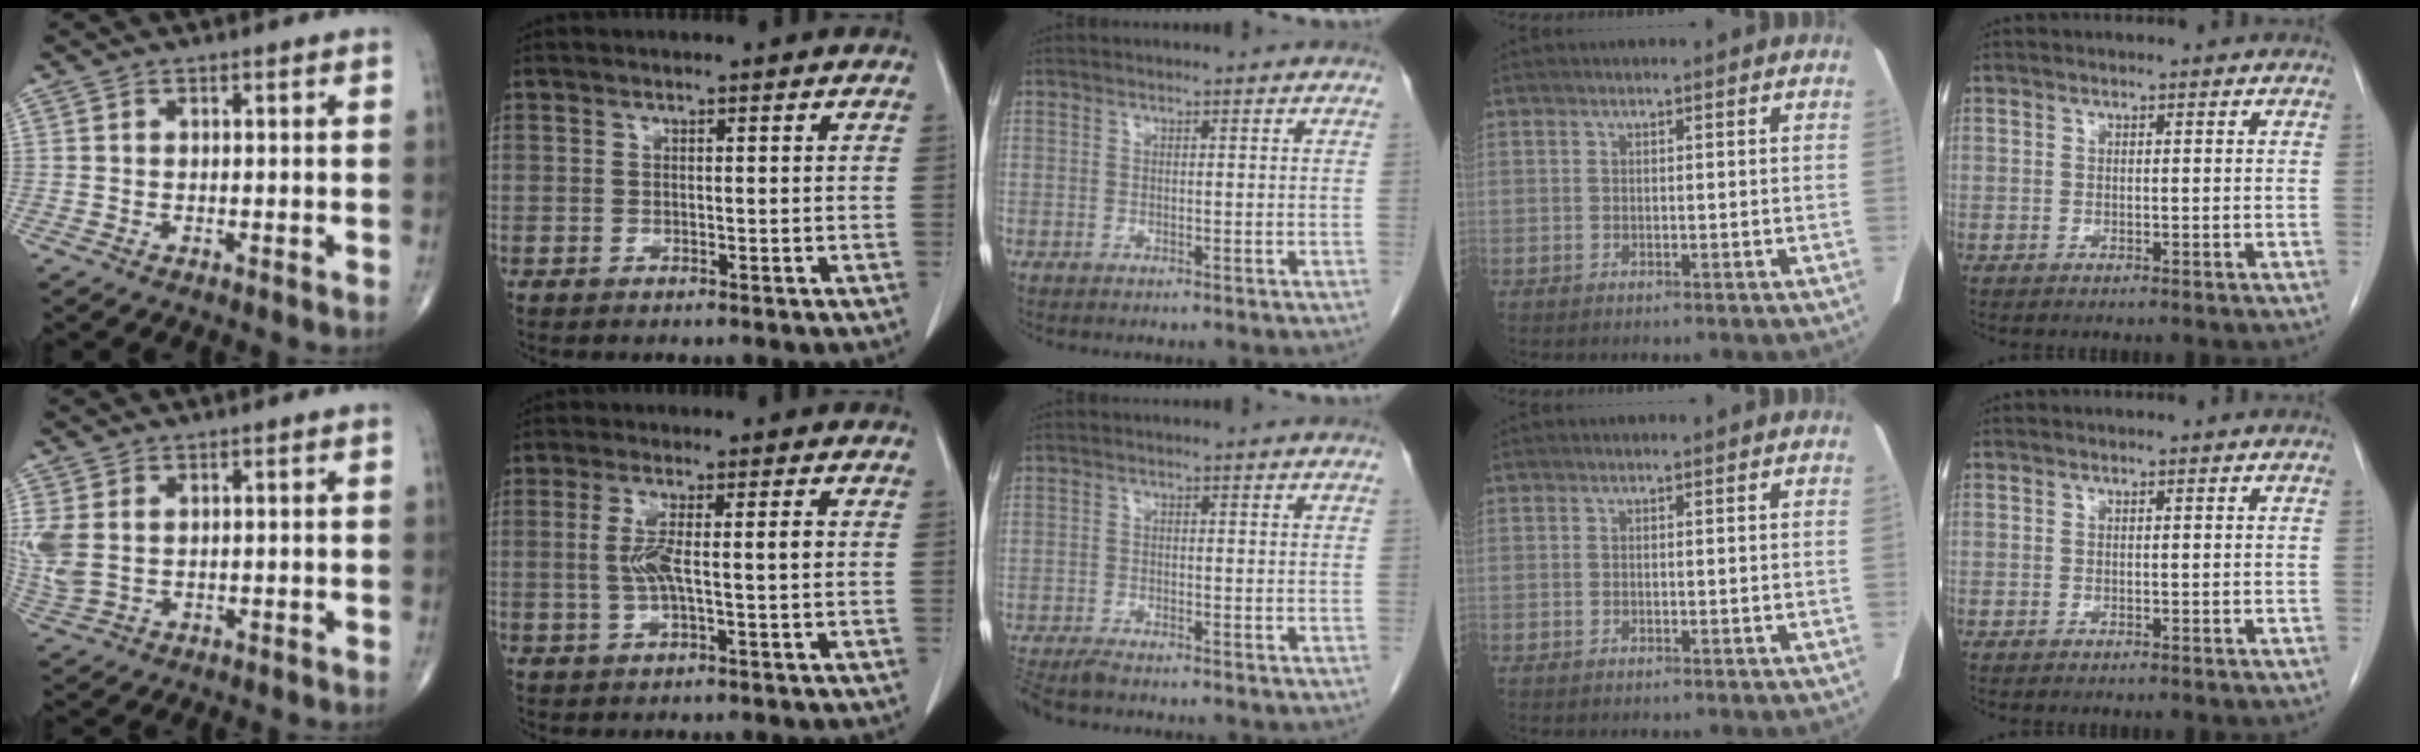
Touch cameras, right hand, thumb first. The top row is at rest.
{"thumb": {"total": 6.4, "force": [1.1, 4.3, 4.6], "torque": [-0.128, 0.003, 0.032]}, "index": {"total": 5.3, "force": [0.0, 0.4, 5.3], "torque": [-0.105, 0.004, 0.000]}, "middle": {"total": 4.1, "force": [-3.6, 0.4, 1.8], "torque": [-0.032, -0.014, -0.064]}}